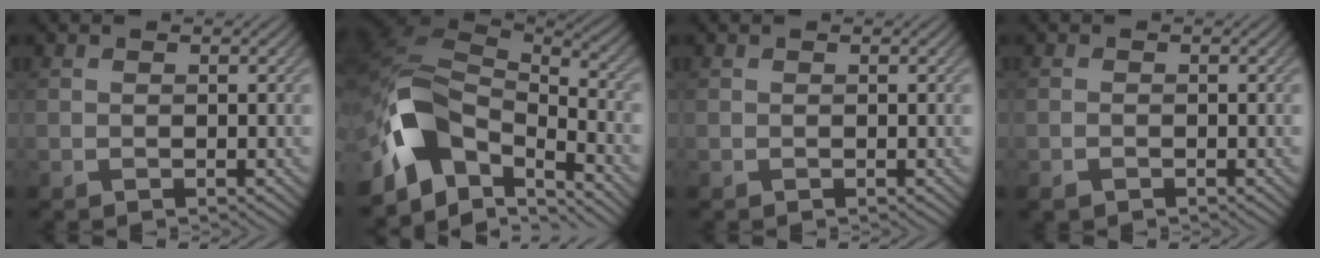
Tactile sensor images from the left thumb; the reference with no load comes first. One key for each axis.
{"total": 13.5, "fx": -5.9, "fy": 7.5, "fz": 9.6, "tx": -0.215, "ty": -0.013, "tz": -0.121}
{"total": 0.0}
{"total": 0.9, "fx": -0.8, "fy": 0.4, "fz": 0.4, "tx": -0.009, "ty": 0.002, "tz": -0.018}